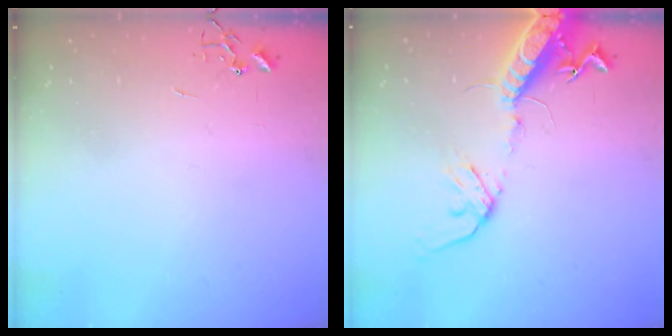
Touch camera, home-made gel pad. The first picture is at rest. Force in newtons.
{"total": 16.2, "press": 15.8, "slide": 3.6}